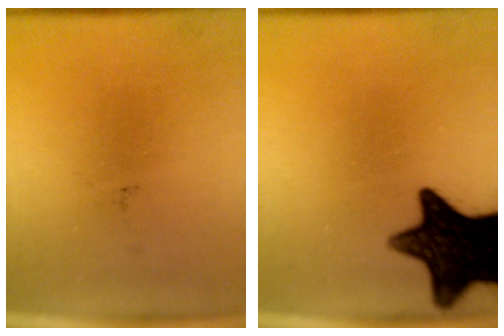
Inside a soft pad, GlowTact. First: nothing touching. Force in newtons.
{"total": 15.4}